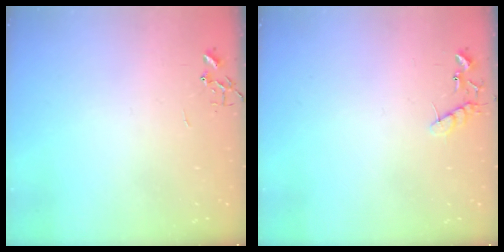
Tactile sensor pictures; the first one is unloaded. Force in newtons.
{"total": 8.5, "press": 8.5, "slide": 0.6}